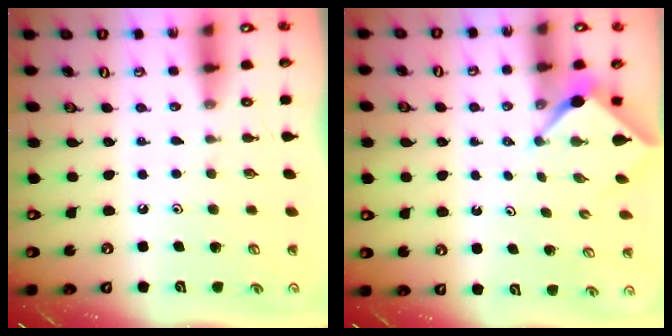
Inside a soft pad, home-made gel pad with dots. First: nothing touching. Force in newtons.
{"total": 2.5, "press": 2.5, "slide": 0.2}